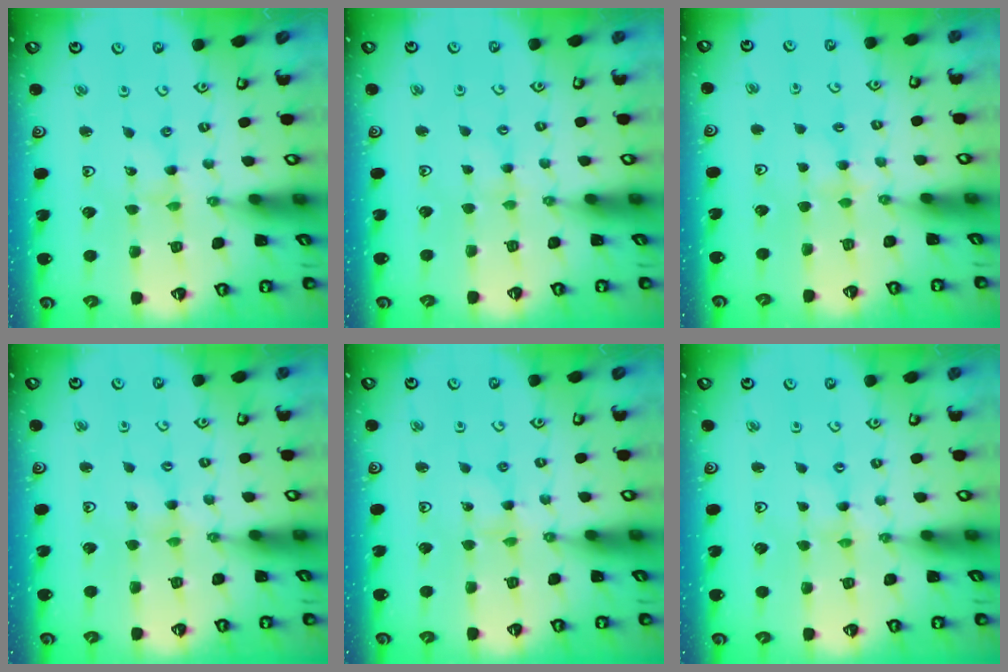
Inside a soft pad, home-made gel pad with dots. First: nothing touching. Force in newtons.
{"total": 1.8, "press": 1.8, "slide": 0.4}
{"total": 3.9, "press": 3.9, "slide": 0.6}
{"total": 2.0, "press": 2.0, "slide": 0.2}
{"total": 0.8, "press": 0.8, "slide": 0.1}
{"total": 0.0}